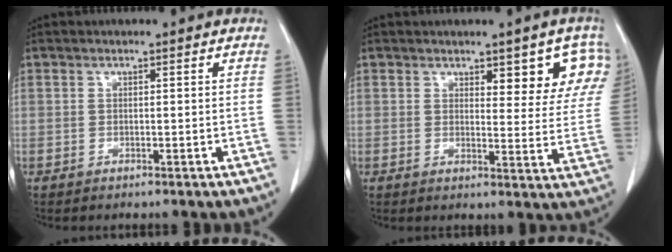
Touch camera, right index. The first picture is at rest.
{"total": 8.1, "force": [4.6, 2.9, 6.0], "torque": [-0.052, -0.004, 0.049]}